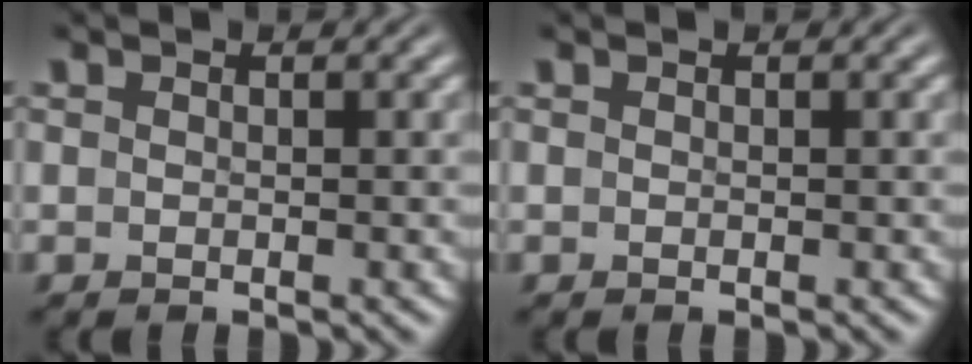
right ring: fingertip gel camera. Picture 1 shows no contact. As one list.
[{"total": 0.0}]